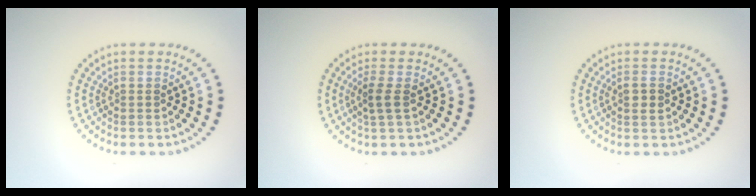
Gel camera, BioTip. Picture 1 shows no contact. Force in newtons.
{"total": 1.5, "press": 1.3, "slide": 0.9}
{"total": 1.0, "press": 1.0, "slide": 0.3}